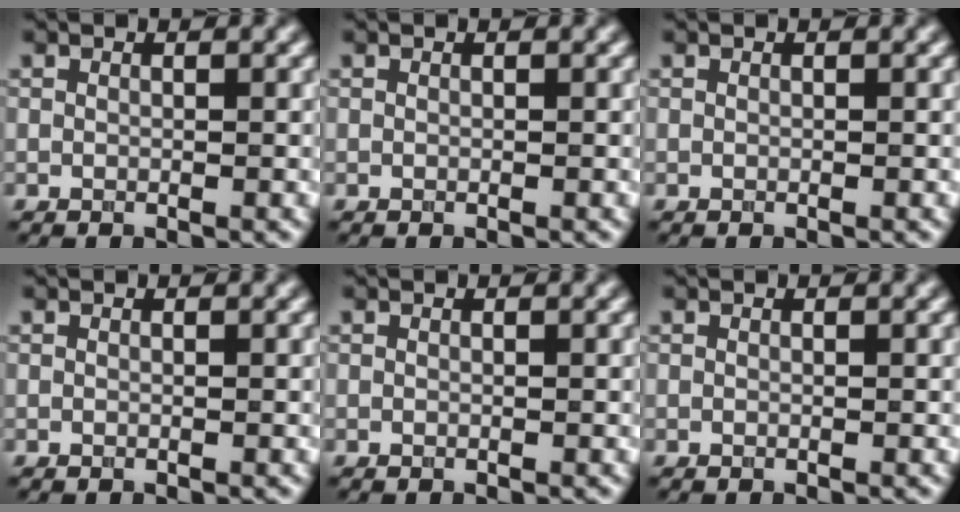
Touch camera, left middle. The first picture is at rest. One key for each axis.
{"total": 0.0}
{"total": 0.0}
{"total": 0.0}
{"total": 0.0}
{"total": 0.0}